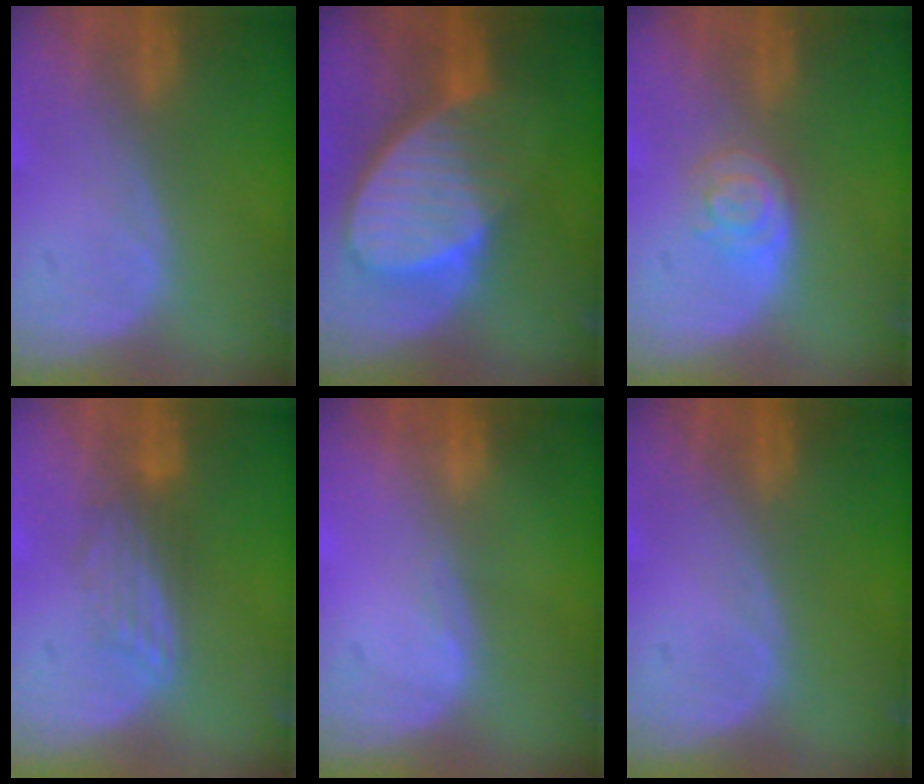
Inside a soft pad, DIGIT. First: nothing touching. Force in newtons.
{"total": 10.0, "press": 8.7, "slide": 4.8}
{"total": 3.9, "press": 3.7, "slide": 1.2}
{"total": 3.3, "press": 3.1, "slide": 1.2}
{"total": 0.6, "press": 0.5, "slide": 0.4}
{"total": 0.0}